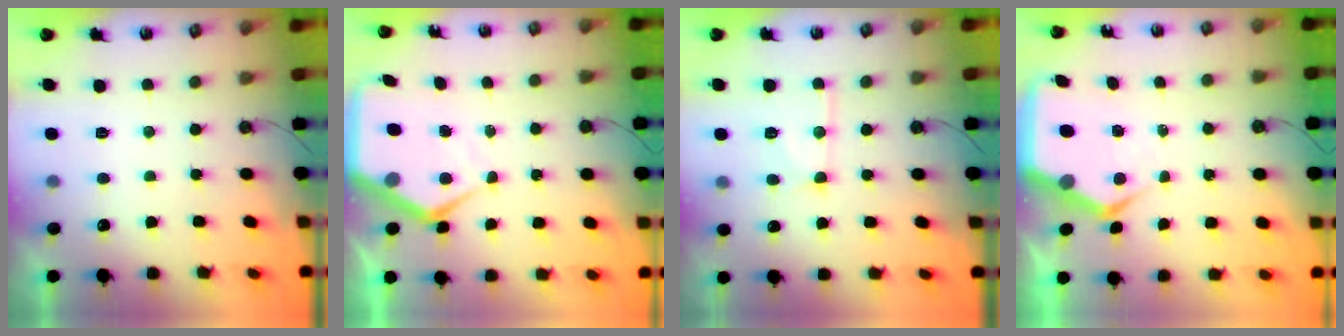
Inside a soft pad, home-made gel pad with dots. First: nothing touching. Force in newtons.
{"total": 9.2, "press": 9.2, "slide": 1.0}
{"total": 12.9, "press": 12.9, "slide": 1.2}
{"total": 7.9, "press": 7.8, "slide": 1.2}